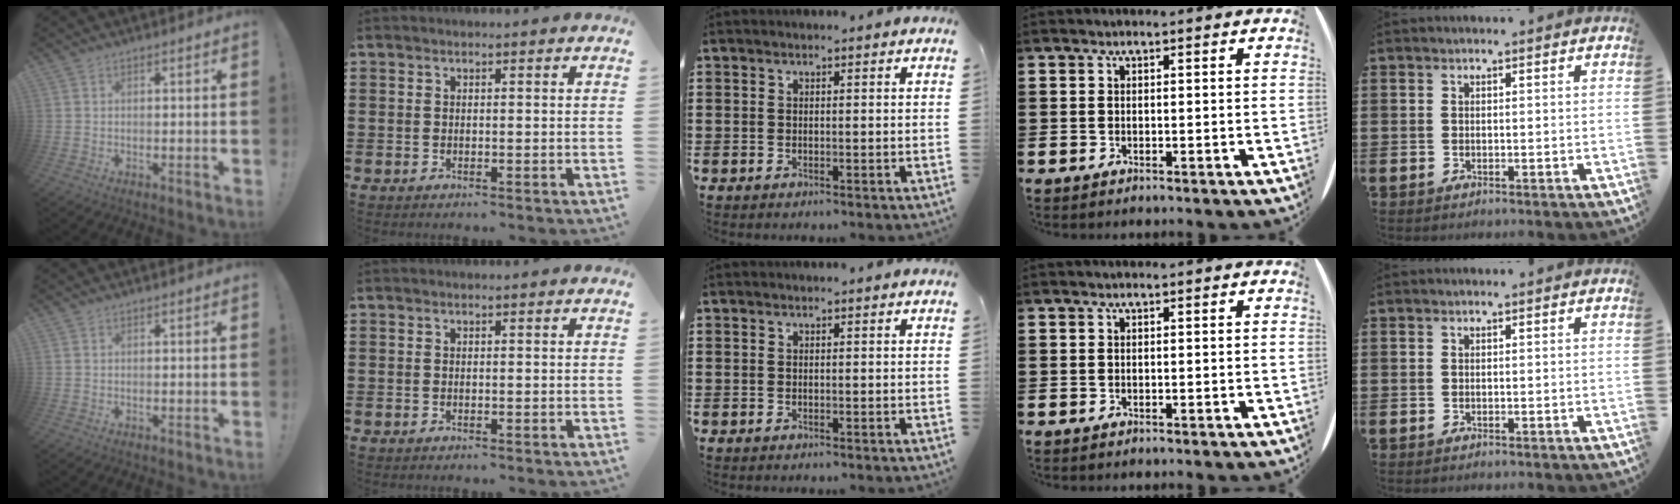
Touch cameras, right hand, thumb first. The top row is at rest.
{}